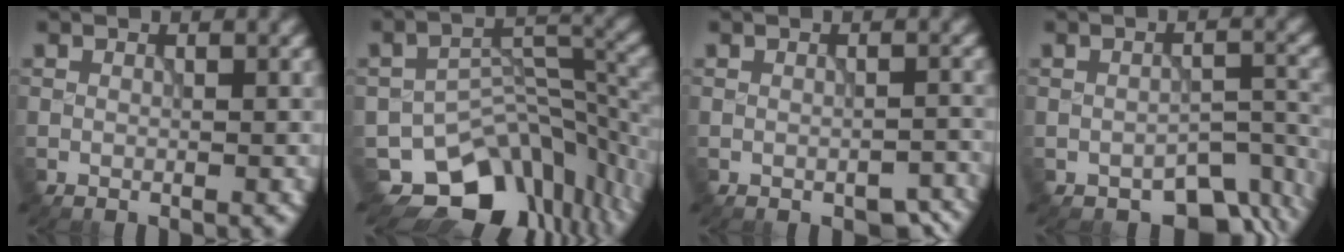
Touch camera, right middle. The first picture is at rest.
{"total": 12.0, "force": [-7.6, 7.1, 5.9], "torque": [-0.088, -0.014, -0.111]}
{"total": 2.4, "force": [-1.7, 1.2, 1.2], "torque": [-0.014, -0.006, -0.015]}
{"total": 5.7, "force": [-4.0, 3.0, 2.8], "torque": [-0.024, -0.018, -0.048]}